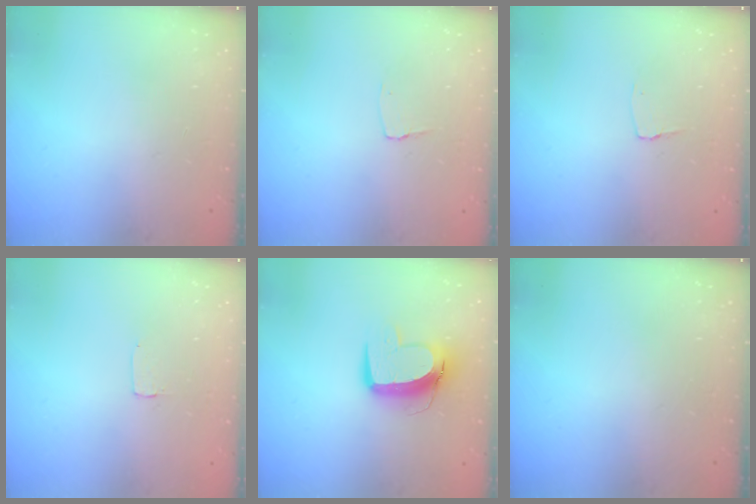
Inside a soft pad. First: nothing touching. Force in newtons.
{"total": 2.9, "press": 2.9, "slide": 0.3}
{"total": 2.9, "press": 2.9, "slide": 0.3}
{"total": 1.7, "press": 1.7, "slide": 0.1}
{"total": 11.7, "press": 11.6, "slide": 1.2}
{"total": 0.0}